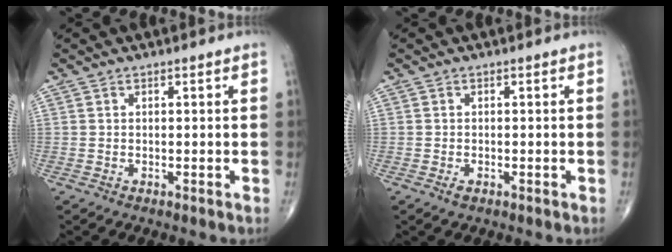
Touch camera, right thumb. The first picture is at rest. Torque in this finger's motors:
{"motor_torque": [-0.26, 0.00, 0.19, 0.00, -0.03]}